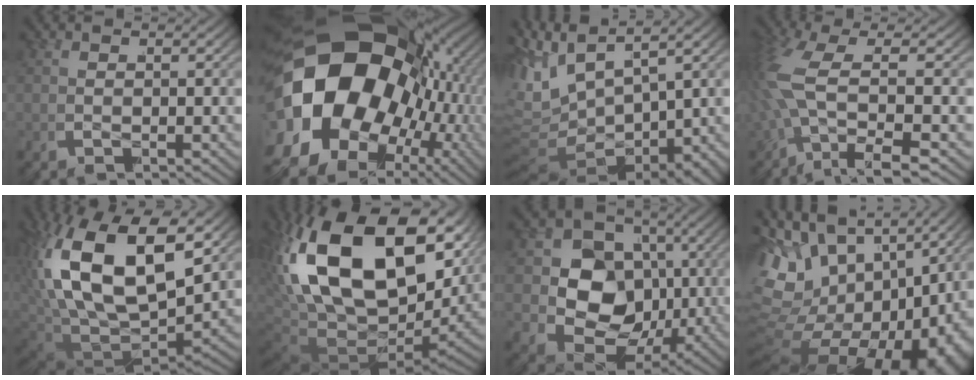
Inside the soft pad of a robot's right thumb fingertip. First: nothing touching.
{"total": 31.2, "force": [-0.9, 21.9, 22.2], "torque": [-0.381, -0.048, -0.007]}
{"total": 11.0, "force": [0.0, 7.5, 8.1], "torque": [-0.177, -0.022, 0.004]}
{"total": 6.8, "force": [-0.7, 3.2, 6.0], "torque": [-0.171, -0.015, 0.001]}
{"total": 14.6, "force": [1.3, 8.7, 11.6], "torque": [-0.263, -0.028, 0.035]}
{"total": 23.0, "force": [0.5, 13.6, 18.5], "torque": [-0.358, -0.040, 0.030]}
{"total": 17.9, "force": [0.9, 13.9, 11.1], "torque": [-0.232, -0.032, 0.014]}
{"total": 18.5, "force": [-3.2, 13.0, 12.9], "torque": [-0.261, -0.044, -0.036]}